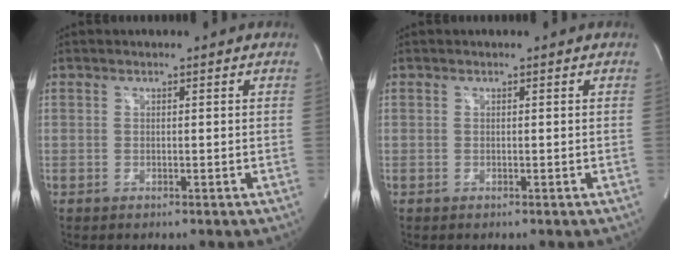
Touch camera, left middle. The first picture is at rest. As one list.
[{"total": 0.0}]